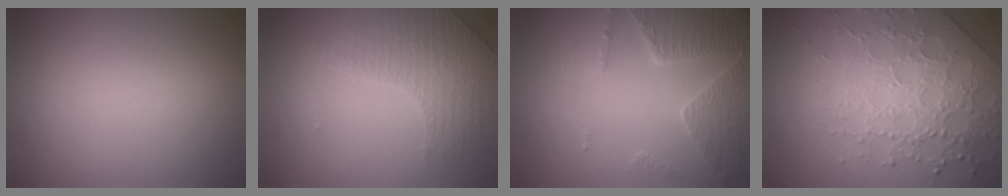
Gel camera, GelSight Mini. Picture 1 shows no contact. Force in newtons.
{"total": 4.3, "press": 2.9, "slide": 3.2}
{"total": 4.5, "press": 4.3, "slide": 1.4}
{"total": 5.7, "press": 5.0, "slide": 2.8}